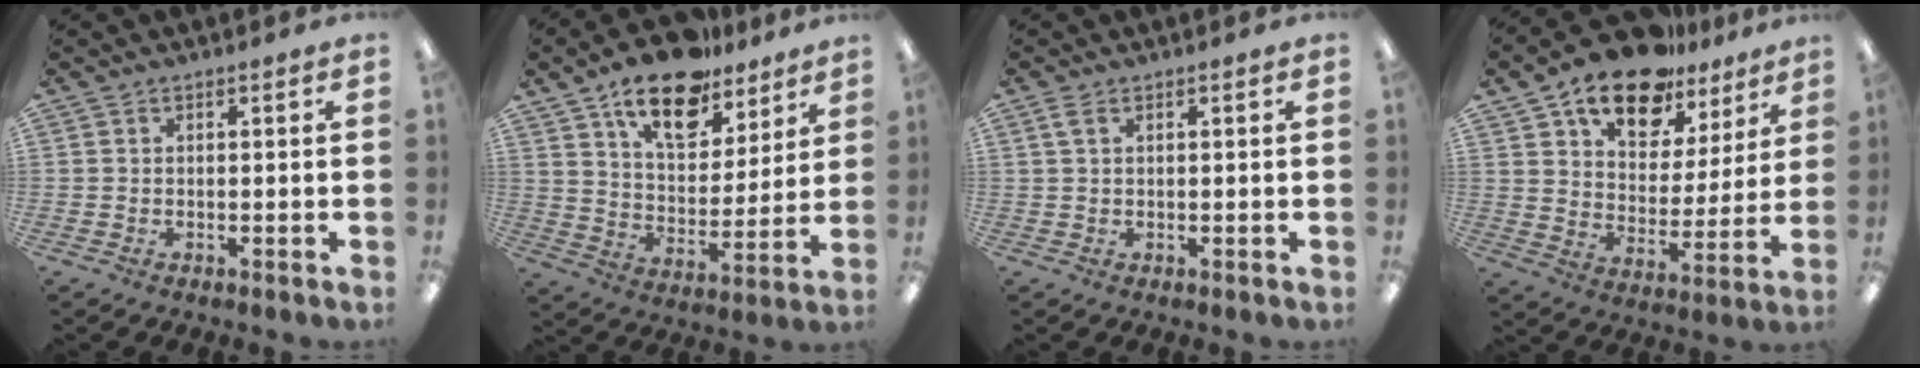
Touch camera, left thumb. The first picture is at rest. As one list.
[{"total": 17.8, "force": [12.5, 8.9, 9.0], "torque": [-0.144, -0.067, 0.217]}, {"total": 2.2, "force": [1.0, 1.1, 1.6], "torque": [-0.036, 0.005, 0.017]}, {"total": 16.7, "force": [12.4, 8.4, 7.3], "torque": [-0.126, -0.071, 0.222]}]